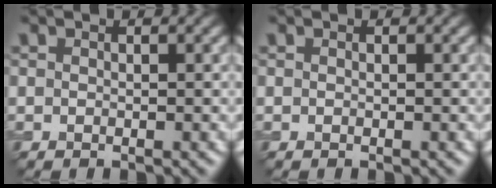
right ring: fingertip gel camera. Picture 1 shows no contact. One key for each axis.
{"total": 0.0}